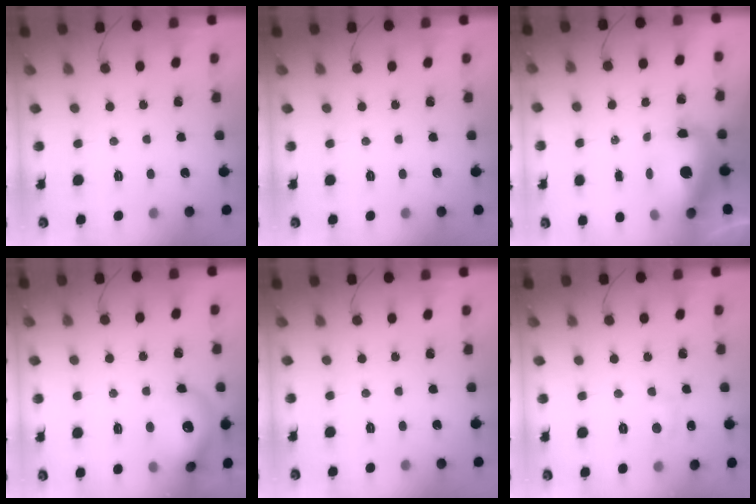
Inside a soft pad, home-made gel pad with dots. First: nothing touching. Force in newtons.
{"total": 0.0}
{"total": 14.1, "press": 13.6, "slide": 3.7}
{"total": 15.1, "press": 15.0, "slide": 1.6}
{"total": 0.0}
{"total": 4.7, "press": 4.4, "slide": 1.5}